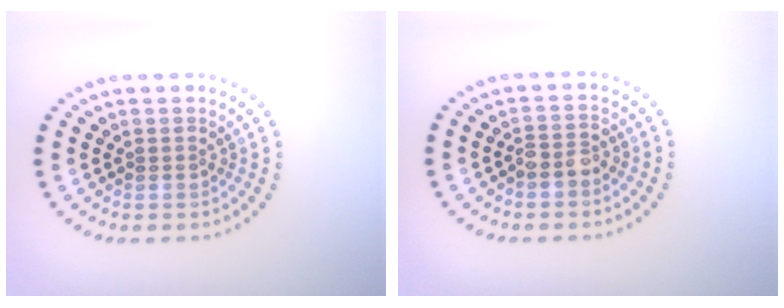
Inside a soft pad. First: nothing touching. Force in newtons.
{"total": 1.6, "press": 1.4, "slide": 0.7}